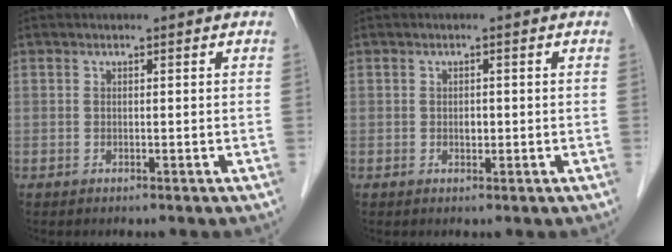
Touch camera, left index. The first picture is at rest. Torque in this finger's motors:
{"motor_torque": [0.03, 0.01, 0.00, 0.00]}